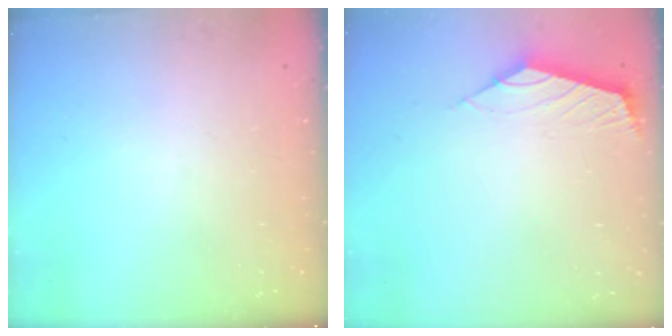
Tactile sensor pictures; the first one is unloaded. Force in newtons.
{"total": 2.3, "press": 2.2, "slide": 0.5}